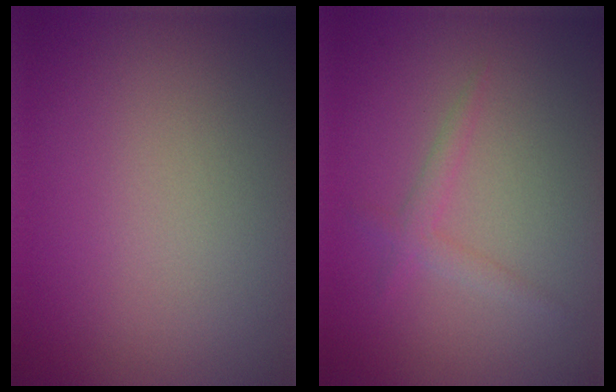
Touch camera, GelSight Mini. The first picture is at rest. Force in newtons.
{"total": 1.4, "press": 1.4, "slide": 0.0}